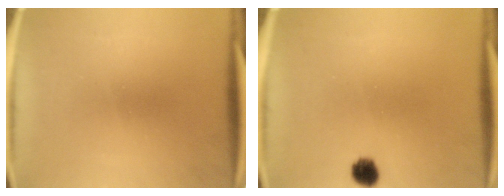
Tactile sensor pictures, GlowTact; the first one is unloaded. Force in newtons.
{"total": 3.2}